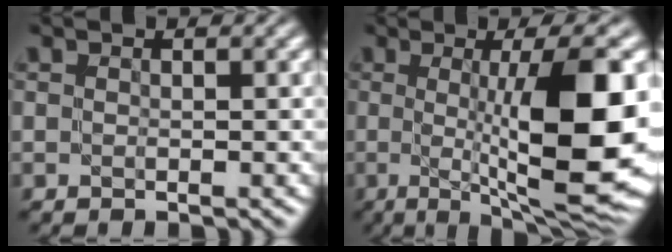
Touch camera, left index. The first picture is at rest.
{"total": 13.5, "force": [-0.1, 3.4, 13.1], "torque": [-0.165, -0.005, -0.002]}